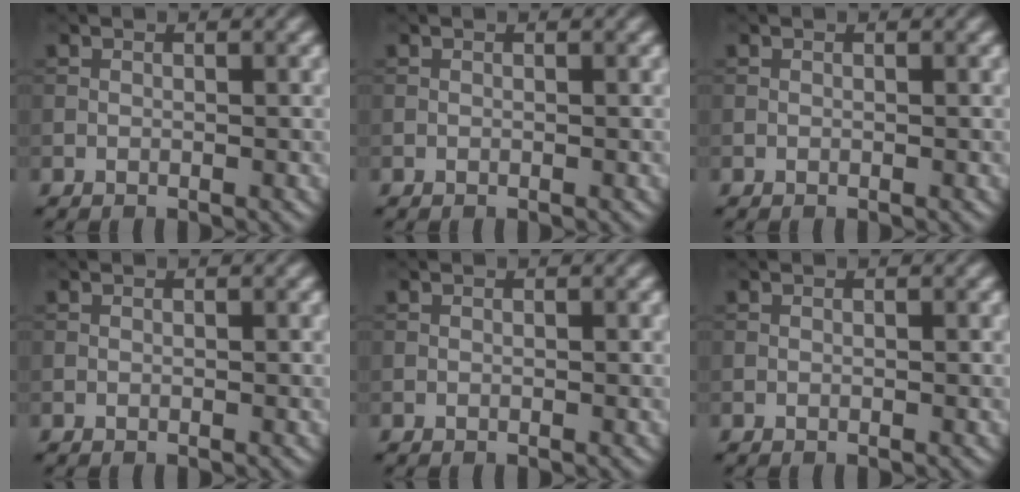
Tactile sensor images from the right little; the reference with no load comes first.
{"total": 0.0}
{"total": 0.0}
{"total": 0.0}
{"total": 0.0}
{"total": 0.0}